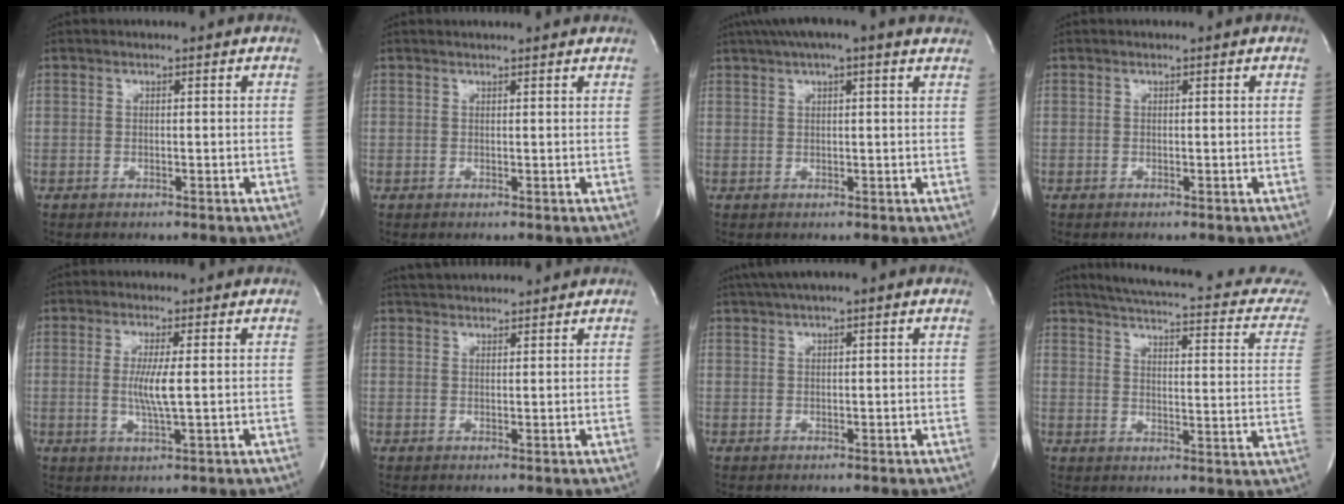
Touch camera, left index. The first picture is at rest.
{"total": 4.8, "force": [4.5, 0.5, 1.6], "torque": [-0.024, 0.021, 0.047]}
{"total": 11.0, "force": [8.4, 1.9, 6.9], "torque": [-0.120, 0.044, 0.111]}
{"total": 0.0}
{"total": 4.6, "force": [0.1, -0.1, 4.6], "torque": [-0.097, -0.012, 0.003]}
{"total": 6.1, "force": [5.8, 1.1, 1.6], "torque": [-0.028, 0.034, 0.089]}
{"total": 6.0, "force": [4.1, 0.7, 4.4], "torque": [-0.075, 0.035, 0.063]}
{"total": 20.2, "force": [17.6, 2.9, 9.4], "torque": [-0.129, -0.032, 0.203]}